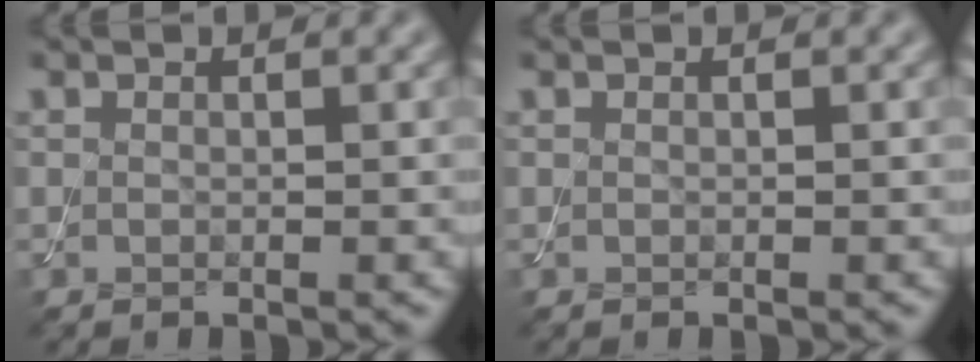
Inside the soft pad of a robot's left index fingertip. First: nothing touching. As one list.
[{"total": 0.0}]